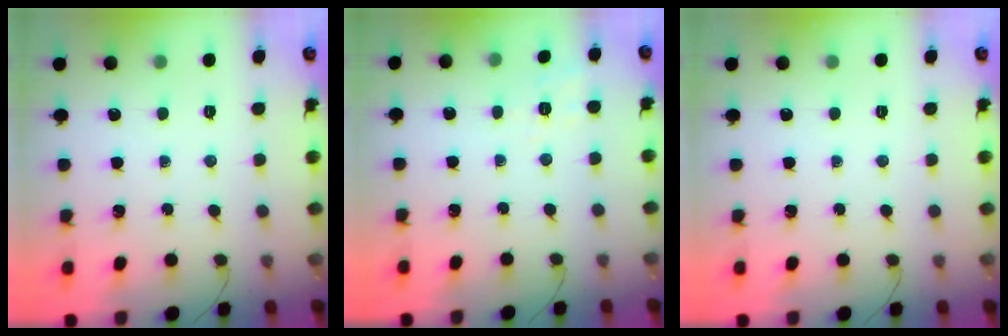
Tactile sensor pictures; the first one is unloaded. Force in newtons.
{"total": 2.2, "press": 0.7, "slide": 2.0}
{"total": 0.0}